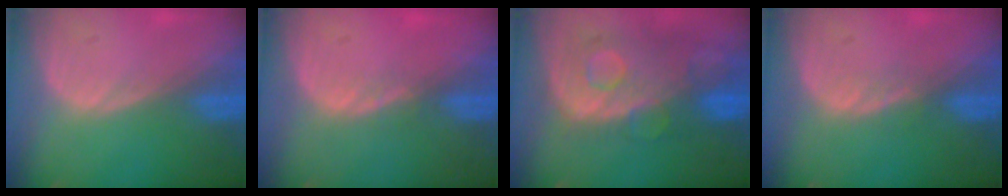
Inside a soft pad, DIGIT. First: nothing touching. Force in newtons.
{"total": 1.5, "press": 1.2, "slide": 0.8}
{"total": 11.2, "press": 9.7, "slide": 5.5}
{"total": 1.5, "press": 1.5, "slide": 0.2}